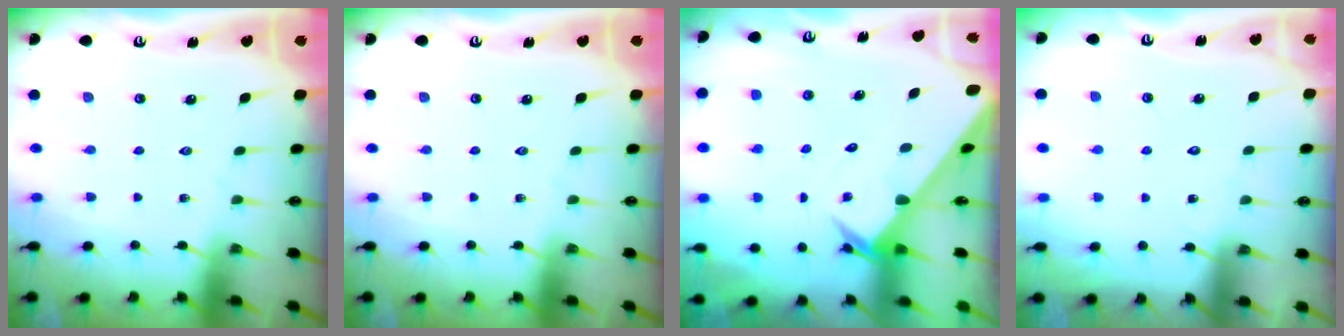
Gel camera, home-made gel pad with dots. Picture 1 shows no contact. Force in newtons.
{"total": 0.0}
{"total": 2.7, "press": 2.7, "slide": 0.2}
{"total": 4.9, "press": 4.9, "slide": 0.5}